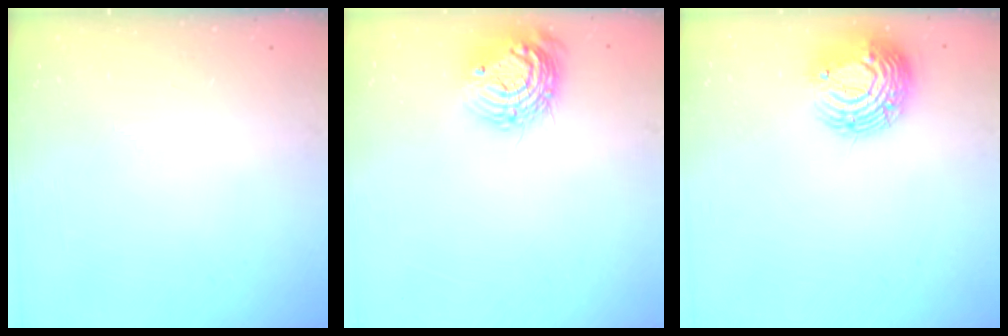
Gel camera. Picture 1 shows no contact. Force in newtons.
{"total": 12.6, "press": 12.5, "slide": 1.2}
{"total": 11.1, "press": 11.1, "slide": 0.9}